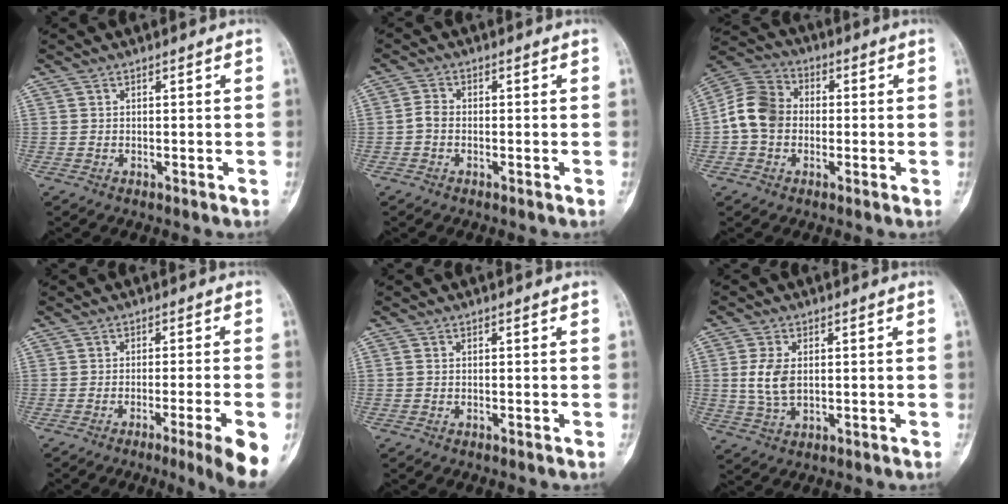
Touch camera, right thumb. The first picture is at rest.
{"total": 2.2, "force": [-0.6, 1.6, 1.4], "torque": [-0.026, 0.007, -0.018]}
{"total": 9.6, "force": [-0.9, 7.8, 5.6], "torque": [-0.095, 0.030, -0.034]}
{"total": 8.7, "force": [-4.7, -0.6, 7.3], "torque": [-0.103, 0.000, -0.069]}
{"total": 0.5, "force": [-0.2, 0.3, 0.3], "torque": [-0.006, 0.001, -0.009]}
{"total": 6.1, "force": [0.3, 3.6, 4.9], "torque": [-0.103, 0.000, 0.009]}